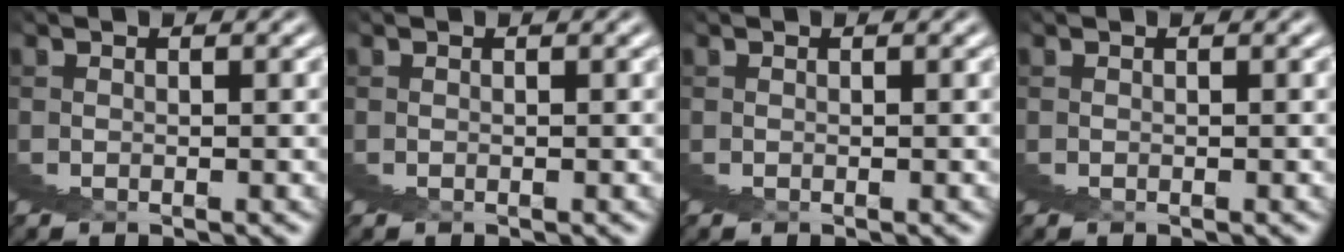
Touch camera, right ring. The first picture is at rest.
{"total": 0.0}
{"total": 0.0}
{"total": 0.0}